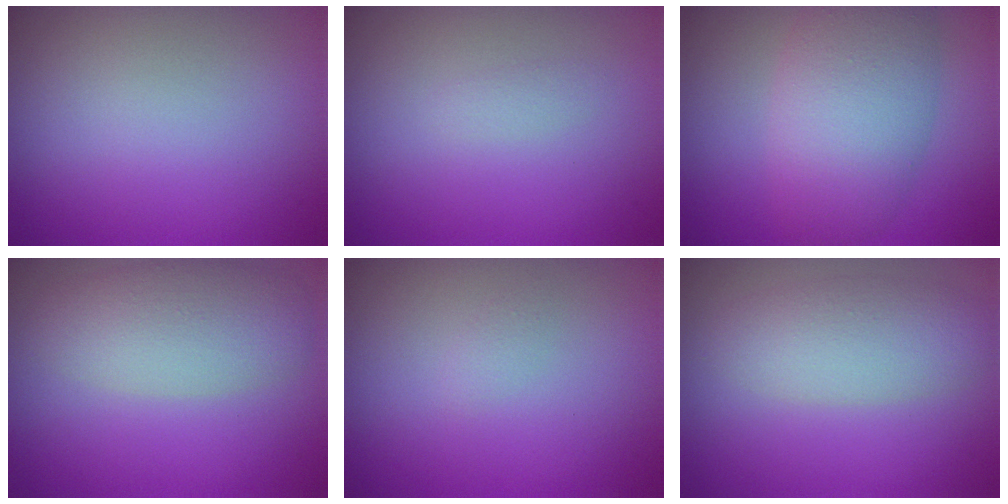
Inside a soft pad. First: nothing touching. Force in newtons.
{"total": 0.6, "press": 0.6, "slide": 0.0}
{"total": 7.0, "press": 7.0, "slide": 0.2}
{"total": 4.5, "press": 4.5, "slide": 0.2}
{"total": 0.6, "press": 0.6, "slide": 0.1}
{"total": 3.7, "press": 3.7, "slide": 0.1}